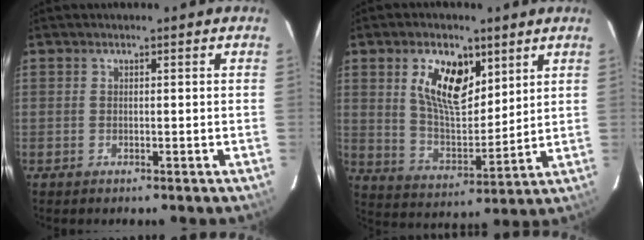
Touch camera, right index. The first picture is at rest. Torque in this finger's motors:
{"motor_torque": [0.62, 0.42, 0.36, 0.16]}